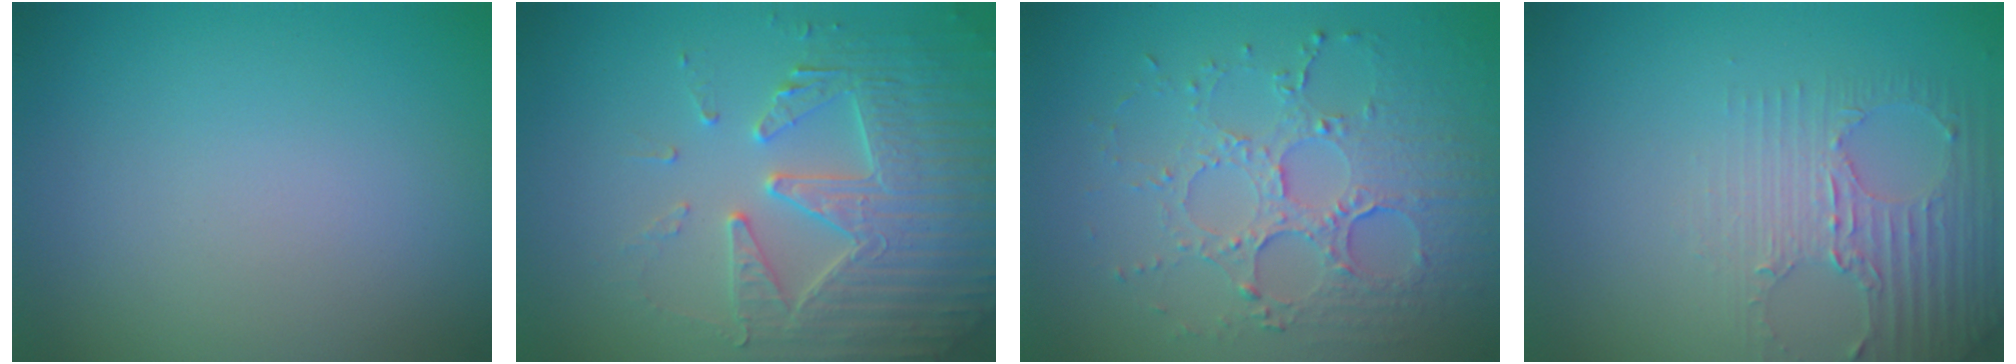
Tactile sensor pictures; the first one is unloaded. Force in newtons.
{"total": 5.0, "press": 4.9, "slide": 1.0}
{"total": 4.2, "press": 3.6, "slide": 2.1}
{"total": 2.8, "press": 2.5, "slide": 1.3}